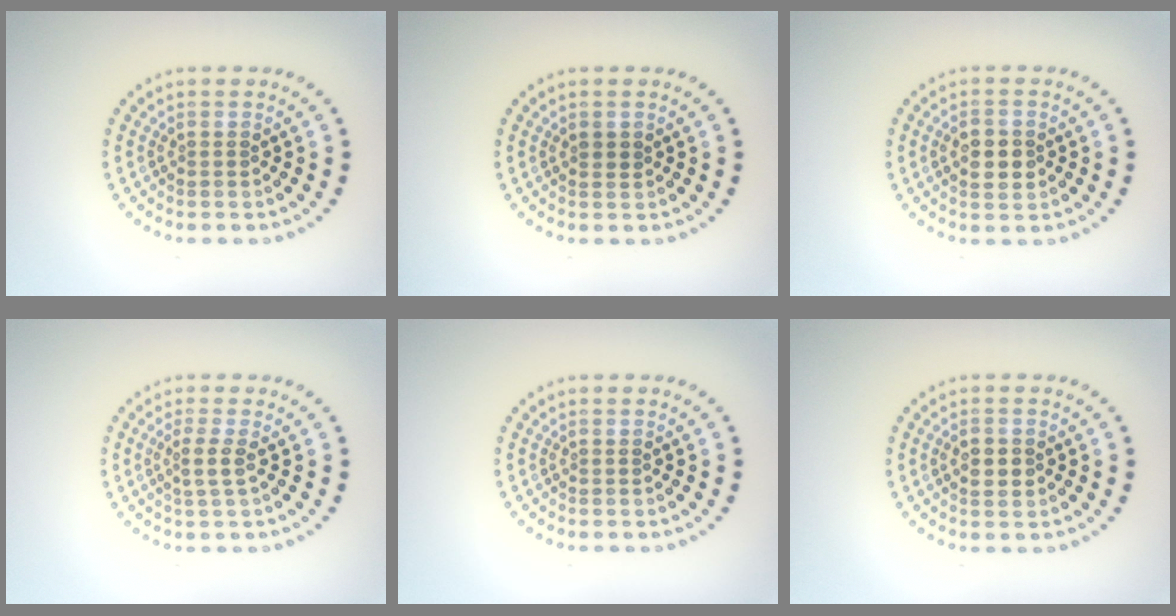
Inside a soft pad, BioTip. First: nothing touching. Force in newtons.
{"total": 1.0, "press": 0.9, "slide": 0.4}
{"total": 2.9, "press": 2.9, "slide": 0.1}
{"total": 1.7, "press": 1.2, "slide": 1.2}
{"total": 0.0}
{"total": 1.8, "press": 1.8, "slide": 0.1}